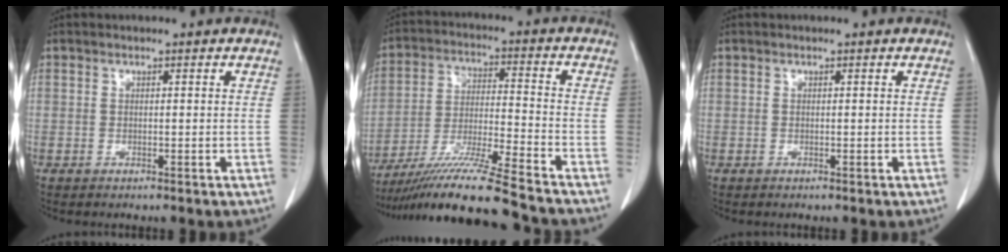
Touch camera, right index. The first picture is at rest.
{"total": 15.9, "force": [-13.4, -1.4, 8.4], "torque": [-0.161, -0.031, -0.236]}
{"total": 0.0}